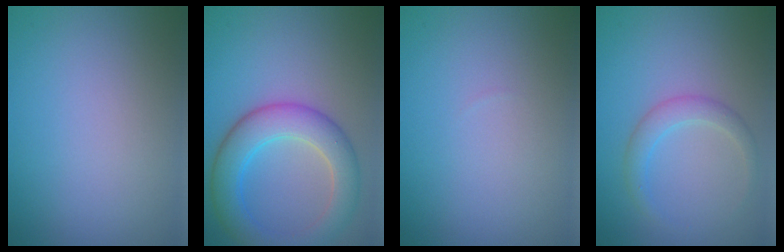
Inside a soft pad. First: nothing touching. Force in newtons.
{"total": 6.1, "press": 6.1, "slide": 0.2}
{"total": 0.0}
{"total": 2.0, "press": 2.0, "slide": 0.2}